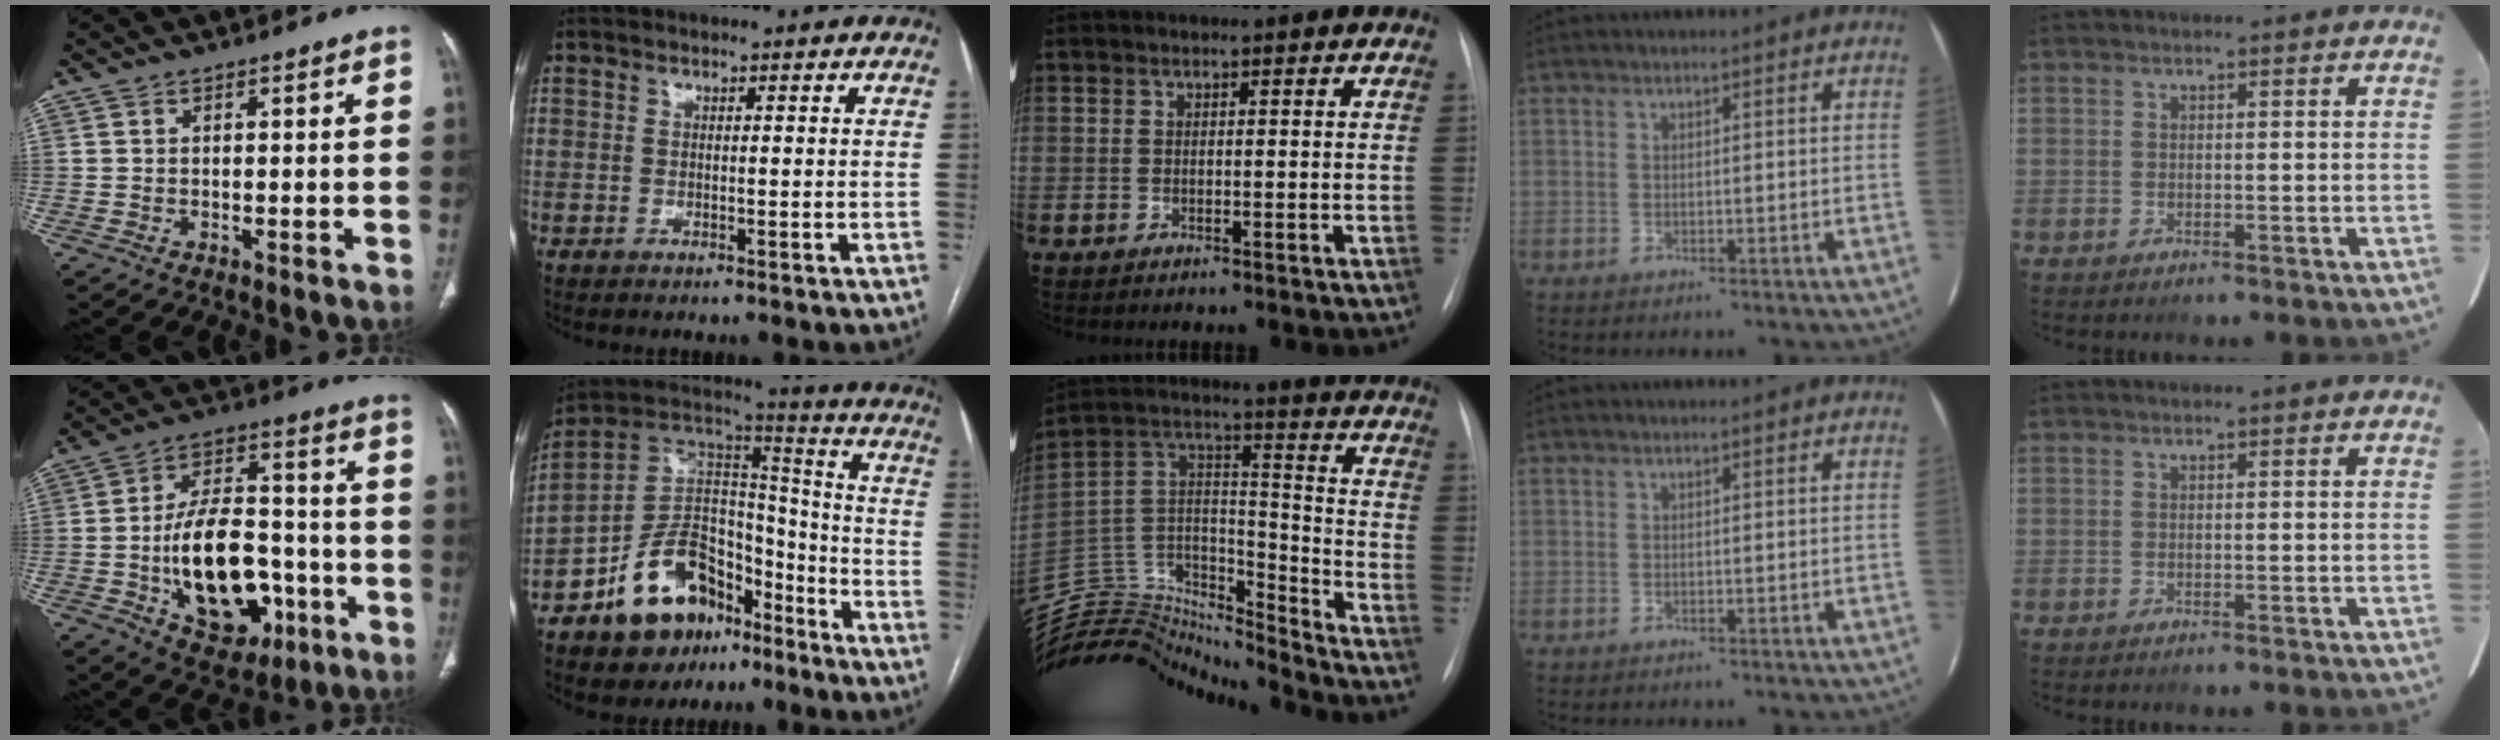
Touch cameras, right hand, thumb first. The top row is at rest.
{"thumb": {"total": 20.7, "force": [-5.7, 12.3, 15.6], "torque": [-0.216, 0.039, -0.075]}, "index": {"total": 17.4, "force": [-10.6, 10.2, 9.2], "torque": [-0.162, 0.052, -0.175]}, "middle": {"total": 20.5, "force": [-20.1, 3.0, 2.9], "torque": [-0.057, 0.061, -0.337]}}